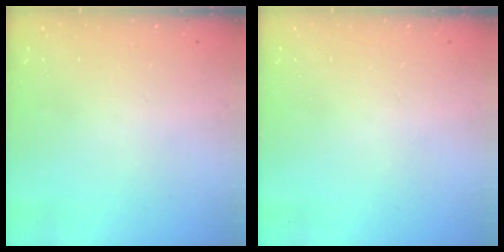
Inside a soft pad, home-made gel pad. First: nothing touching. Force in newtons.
{"total": 0.0}